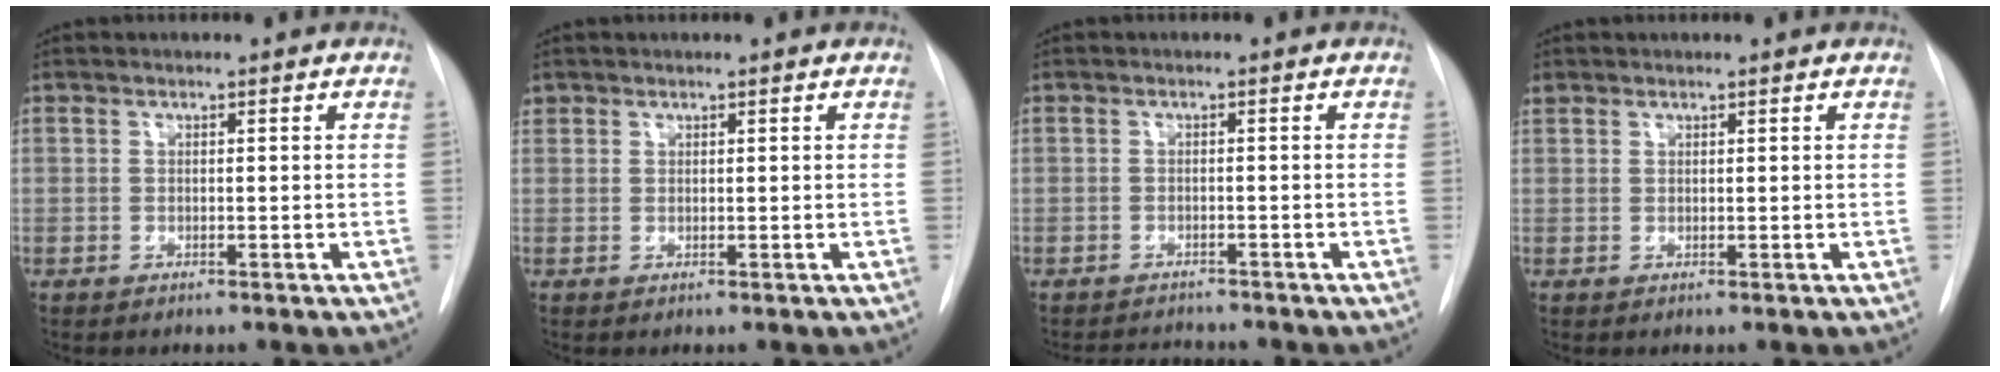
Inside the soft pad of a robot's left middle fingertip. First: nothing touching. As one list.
[{"total": 0.8, "force": [0.6, 0.6, 0.0], "torque": [0.004, 0.009, 0.009]}, {"total": 3.8, "force": [-3.8, 0.5, 0.4], "torque": [-0.005, -0.007, -0.058]}, {"total": 0.7, "force": [0.6, 0.4, -0.2], "torque": [0.006, 0.009, 0.011]}]